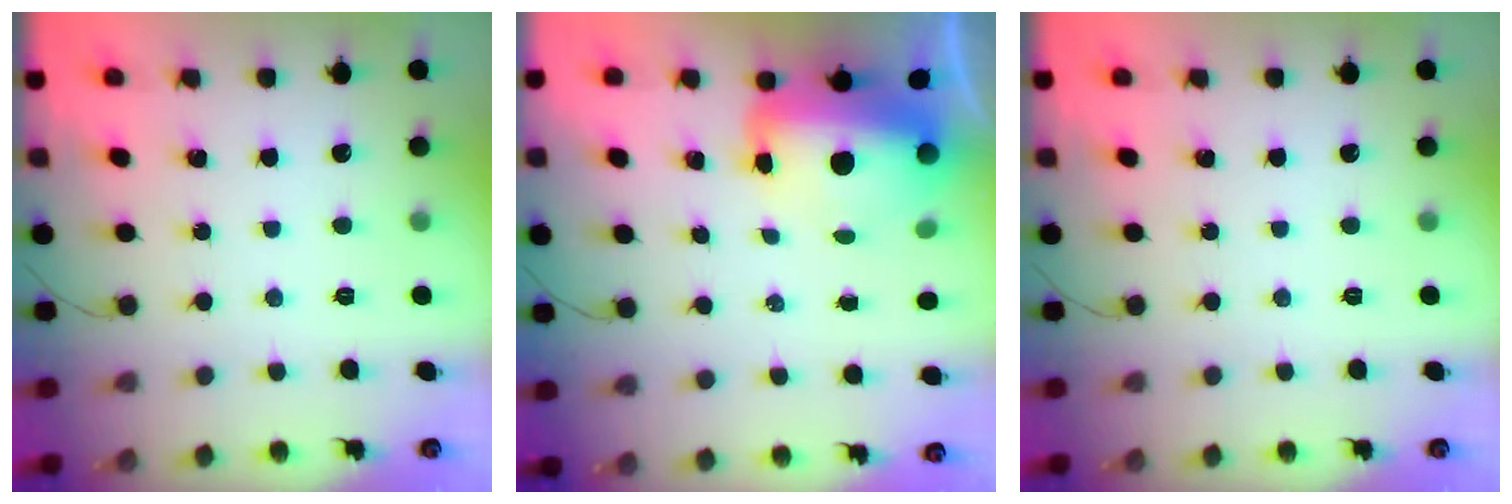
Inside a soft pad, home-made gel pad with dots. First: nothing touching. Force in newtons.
{"total": 12.5, "press": 12.2, "slide": 2.9}
{"total": 0.0}